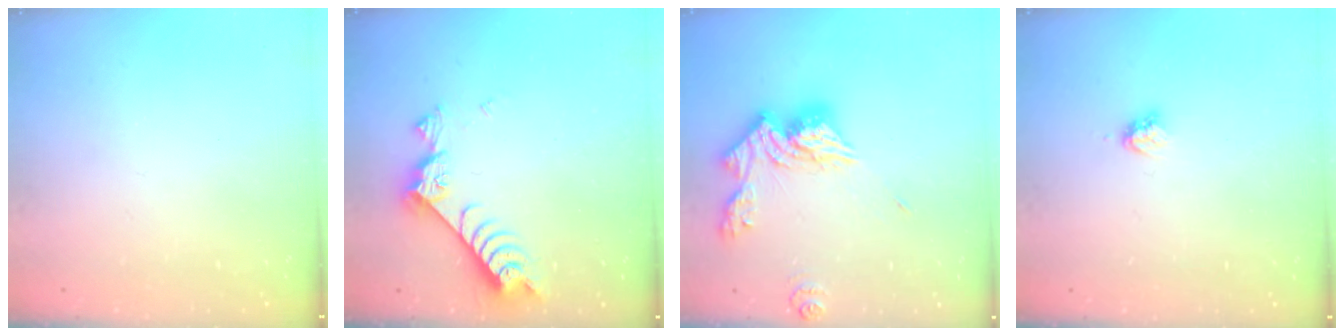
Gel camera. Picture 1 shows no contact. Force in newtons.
{"total": 7.7, "press": 7.6, "slide": 1.2}
{"total": 15.2, "press": 15.1, "slide": 1.6}
{"total": 3.3, "press": 3.3, "slide": 0.3}